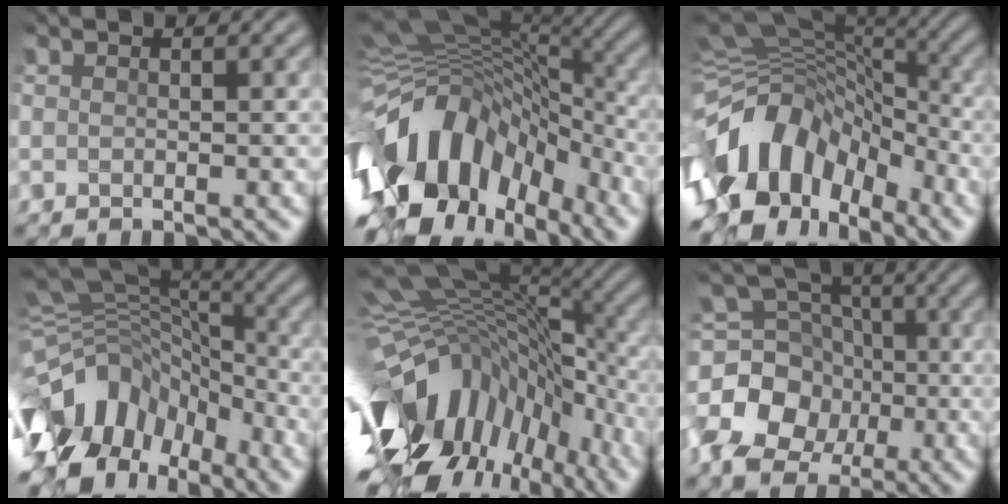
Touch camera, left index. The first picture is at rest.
{"total": 13.8, "force": [-4.4, 8.4, 10.0], "torque": [-0.208, 0.010, -0.079]}
{"total": 13.5, "force": [-5.4, 8.7, 8.9], "torque": [-0.194, 0.012, -0.109]}
{"total": 13.2, "force": [-7.0, 8.3, 7.6], "torque": [-0.166, 0.019, -0.119]}
{"total": 15.8, "force": [-5.2, 8.0, 12.6], "torque": [-0.255, 0.007, -0.090]}
{"total": 9.2, "force": [-2.7, 7.4, 4.8], "torque": [-0.108, 0.002, -0.062]}